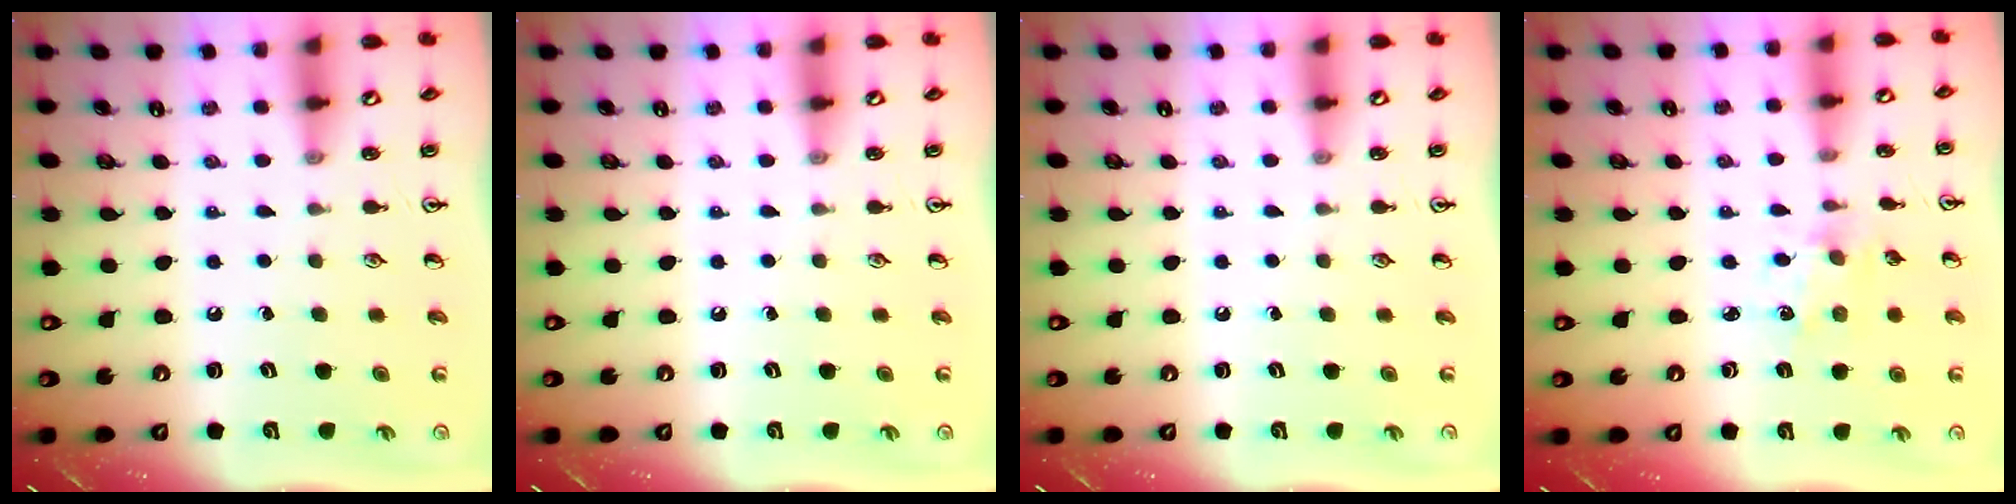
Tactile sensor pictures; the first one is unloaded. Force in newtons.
{"total": 0.0}
{"total": 0.0}
{"total": 1.7, "press": 1.7, "slide": 0.3}